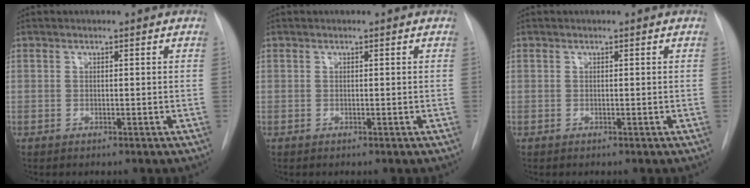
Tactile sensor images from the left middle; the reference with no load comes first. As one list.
[{"total": 0.0}, {"total": 0.0}]